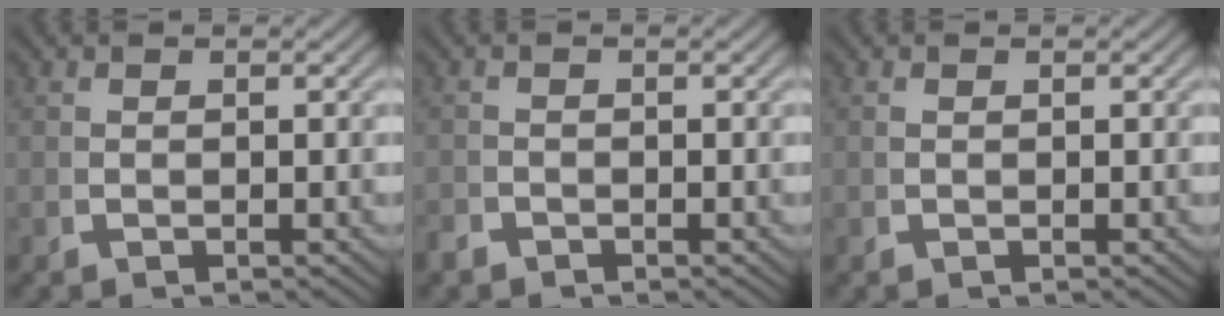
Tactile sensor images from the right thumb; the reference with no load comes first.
{"total": 1.0, "force": [-1.0, 0.2, -0.2], "torque": [0.009, -0.004, -0.019]}
{"total": 0.0}